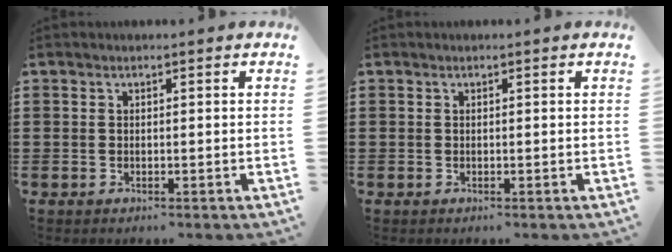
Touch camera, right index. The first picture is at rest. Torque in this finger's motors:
{"motor_torque": [0.00, 0.00, 0.00, -0.01]}